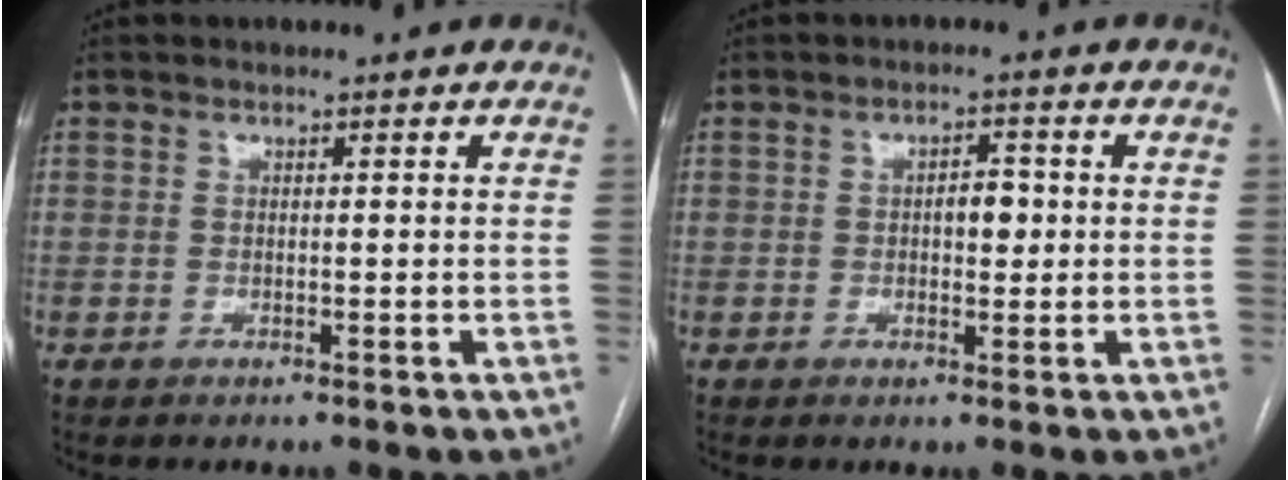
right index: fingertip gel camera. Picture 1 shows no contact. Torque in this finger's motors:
{"motor_torque": [0.83, 0.09, 0.06, 0.04]}